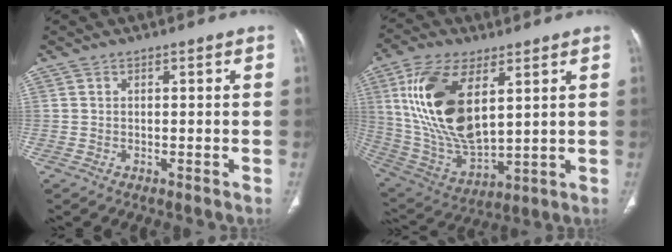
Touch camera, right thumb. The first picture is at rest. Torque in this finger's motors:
{"motor_torque": [1.54, 3.47, 2.25, 0.42, 0.30]}